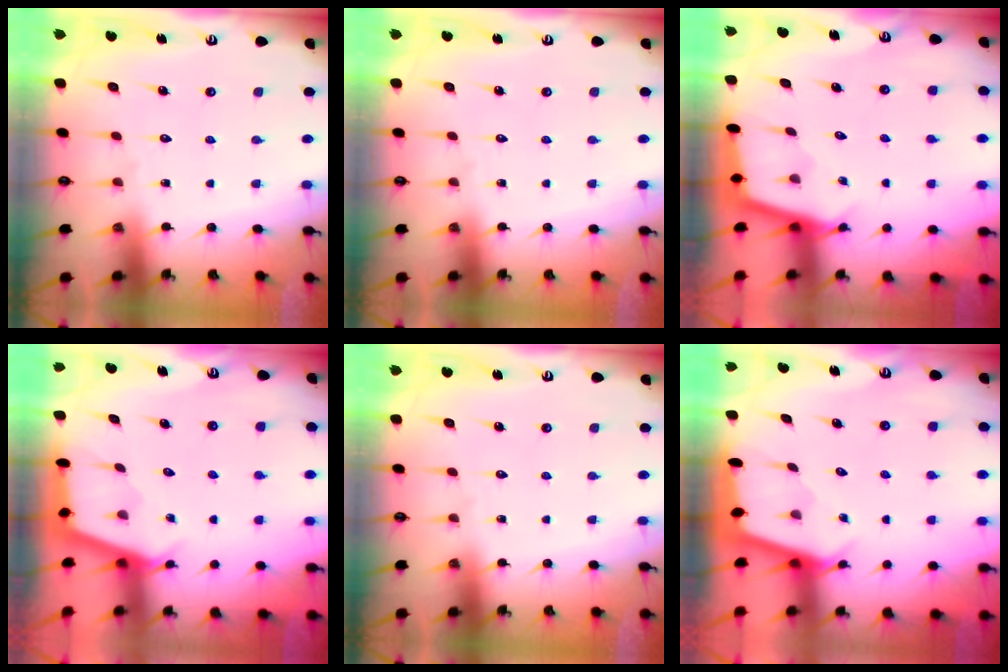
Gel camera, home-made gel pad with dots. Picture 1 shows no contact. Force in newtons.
{"total": 0.0}
{"total": 2.3, "press": 2.3, "slide": 0.2}
{"total": 2.8, "press": 2.8, "slide": 0.3}
{"total": 0.0}
{"total": 2.5, "press": 2.5, "slide": 0.3}